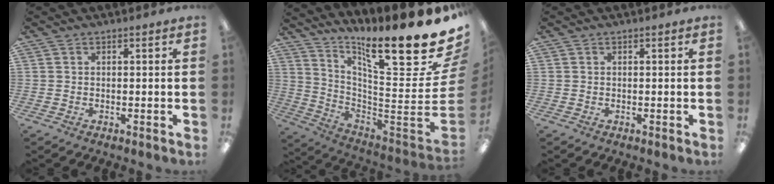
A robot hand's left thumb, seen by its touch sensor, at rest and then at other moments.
{"total": 23.0, "force": [16.0, 4.0, 16.0], "torque": [-0.238, -0.126, 0.252]}
{"total": 0.0}